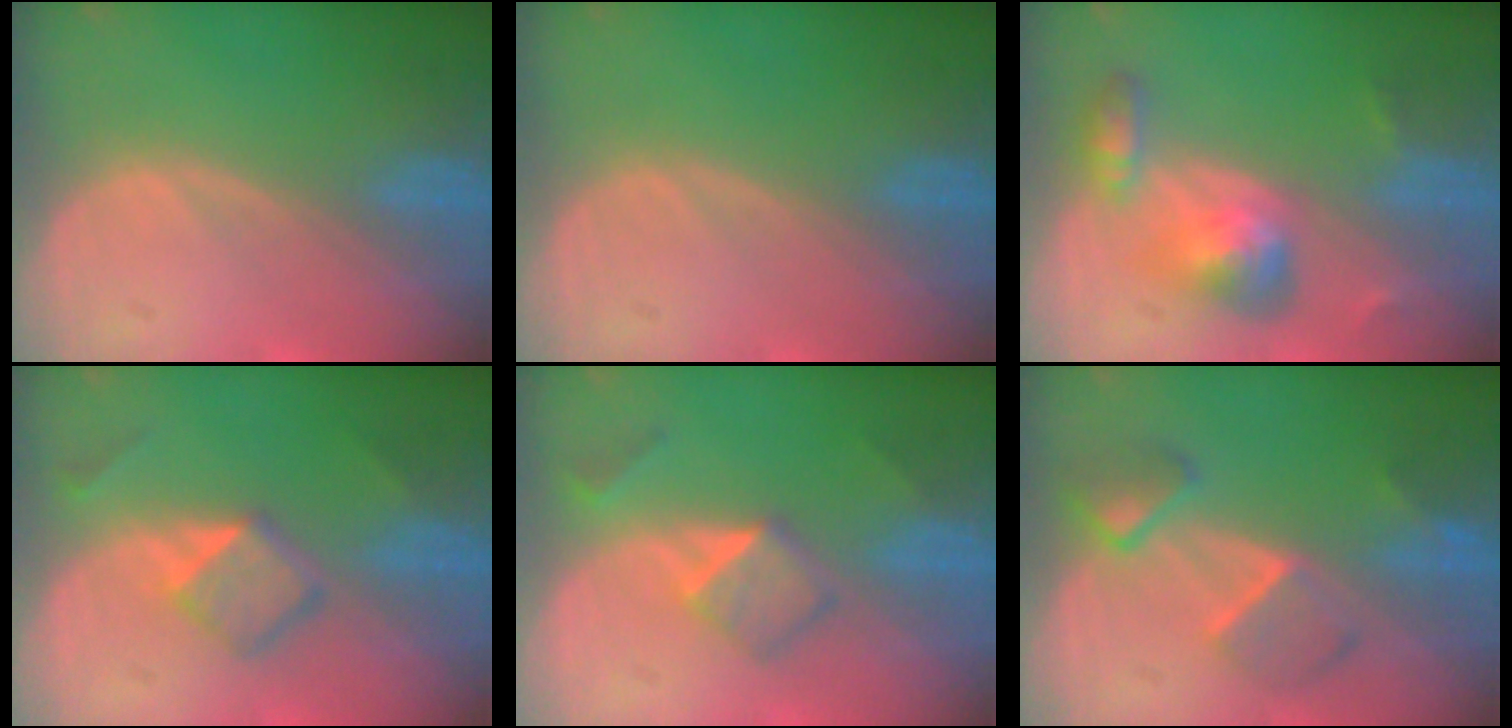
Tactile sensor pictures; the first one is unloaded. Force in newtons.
{"total": 0.0}
{"total": 6.2, "press": 5.6, "slide": 2.7}
{"total": 4.5, "press": 4.4, "slide": 0.8}
{"total": 5.3, "press": 4.5, "slide": 2.7}
{"total": 5.8, "press": 5.8, "slide": 0.2}